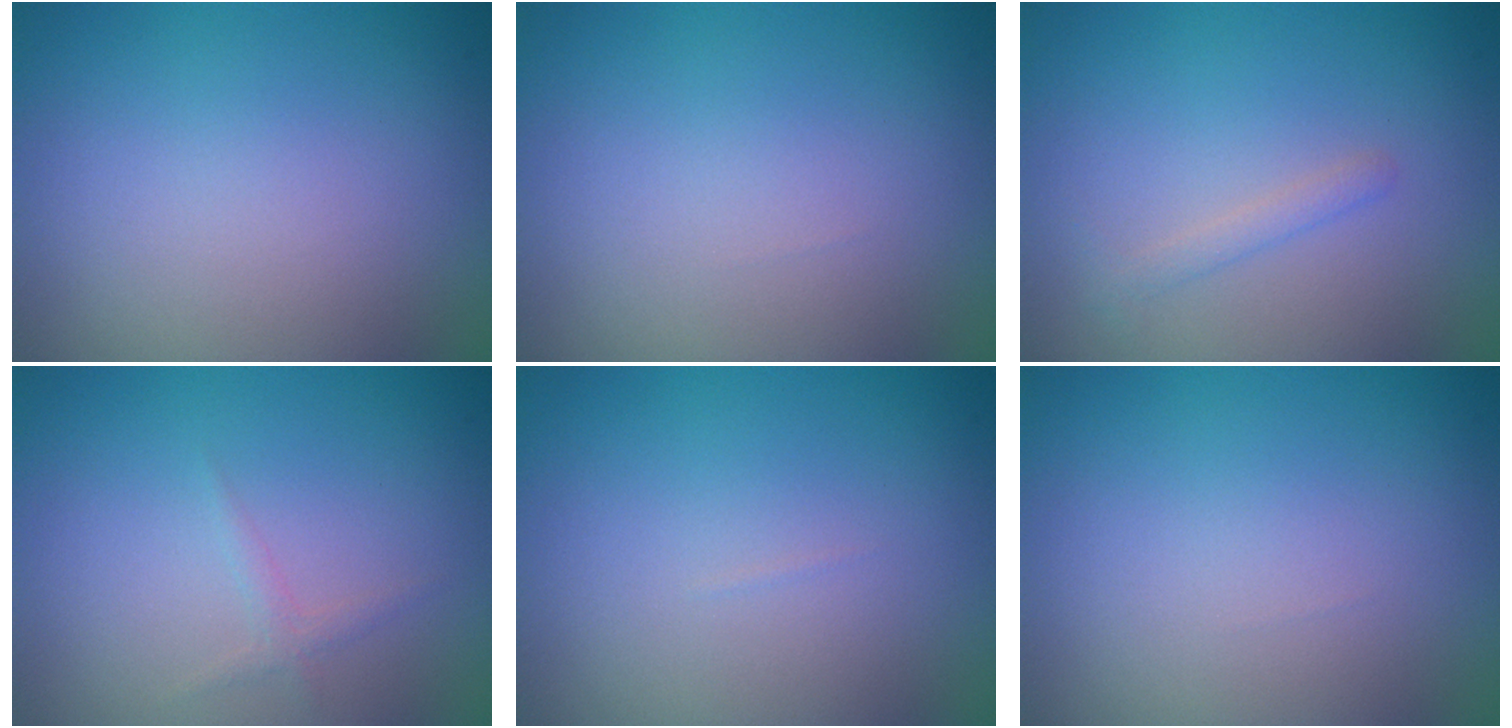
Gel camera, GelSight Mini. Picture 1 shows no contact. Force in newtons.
{"total": 0.0}
{"total": 1.1, "press": 1.1, "slide": 0.0}
{"total": 0.8, "press": 0.8, "slide": 0.1}
{"total": 0.0}
{"total": 0.0}